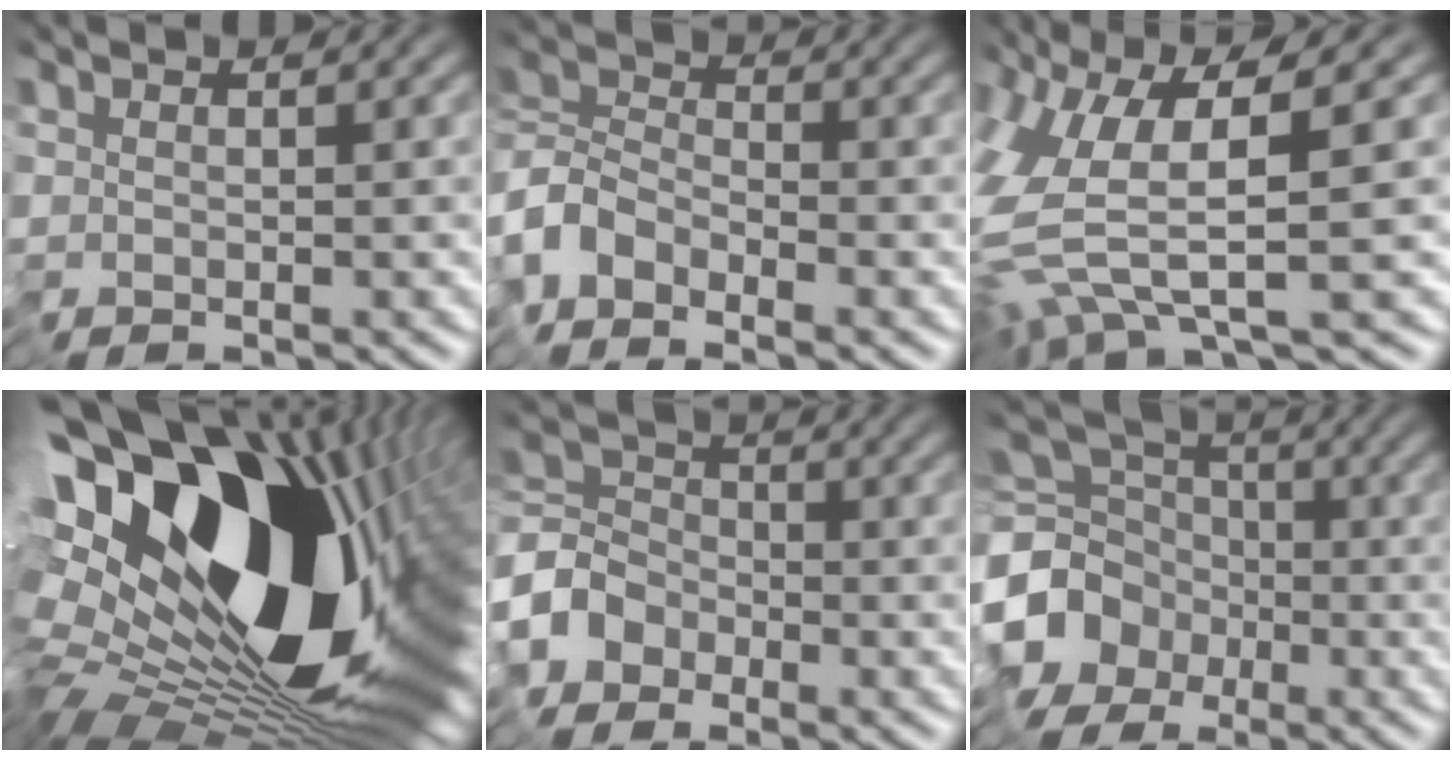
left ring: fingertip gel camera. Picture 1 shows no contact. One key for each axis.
{"total": 3.7, "fx": -3.0, "fy": 1.7, "fz": 1.4, "tx": -0.031, "ty": 0.007, "tz": -0.077}
{"total": 7.5, "fx": 0.0, "fy": 1.9, "fz": 7.3, "tx": -0.166, "ty": -0.010, "tz": -0.004}
{"total": 19.7, "fx": 5.1, "fy": 11.0, "fz": 15.6, "tx": -0.260, "ty": 0.014, "tz": 0.094}
{"total": 4.5, "fx": -2.8, "fy": 3.2, "fz": 1.4, "tx": -0.028, "ty": 0.012, "tz": -0.075}
{"total": 8.3, "fx": -3.3, "fy": 6.8, "fz": 3.5, "tx": -0.086, "ty": -0.006, "tz": -0.077}